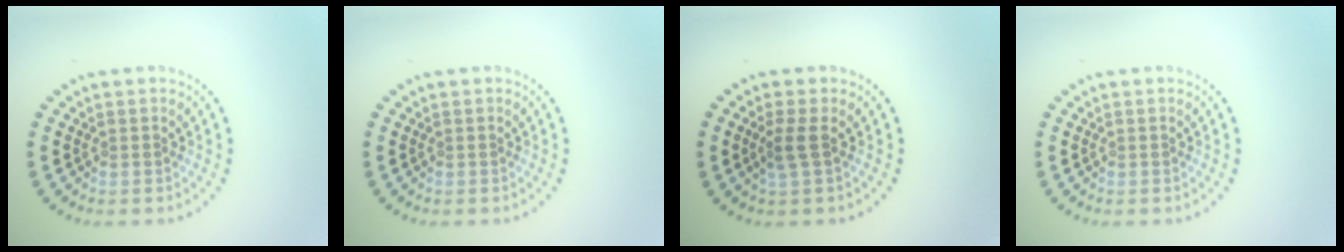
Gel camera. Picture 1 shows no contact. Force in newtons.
{"total": 0.0}
{"total": 1.6, "press": 1.3, "slide": 1.0}
{"total": 0.0}